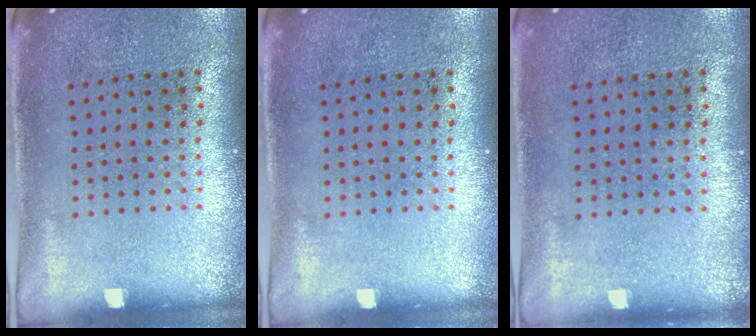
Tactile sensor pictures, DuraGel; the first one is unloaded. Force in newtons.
{"total": 0.0}
{"total": 0.0}